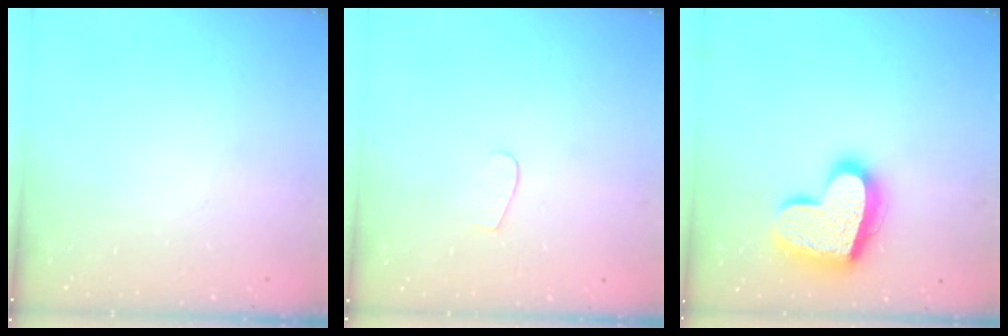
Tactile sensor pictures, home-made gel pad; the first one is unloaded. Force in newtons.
{"total": 3.4, "press": 3.4, "slide": 0.3}
{"total": 18.2, "press": 18.2, "slide": 1.6}